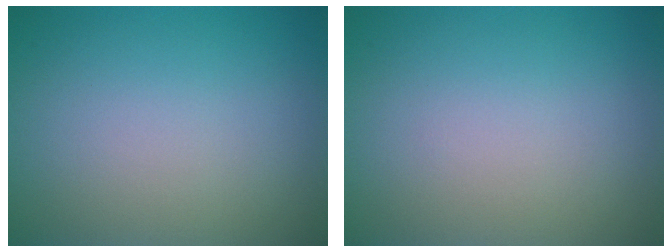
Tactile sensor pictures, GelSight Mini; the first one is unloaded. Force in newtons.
{"total": 0.0}